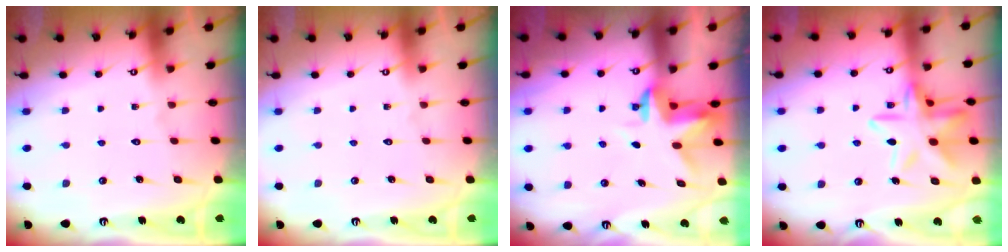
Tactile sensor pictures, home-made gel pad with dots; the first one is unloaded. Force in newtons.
{"total": 0.0}
{"total": 3.2, "press": 3.2, "slide": 0.5}
{"total": 16.0, "press": 15.9, "slide": 1.2}